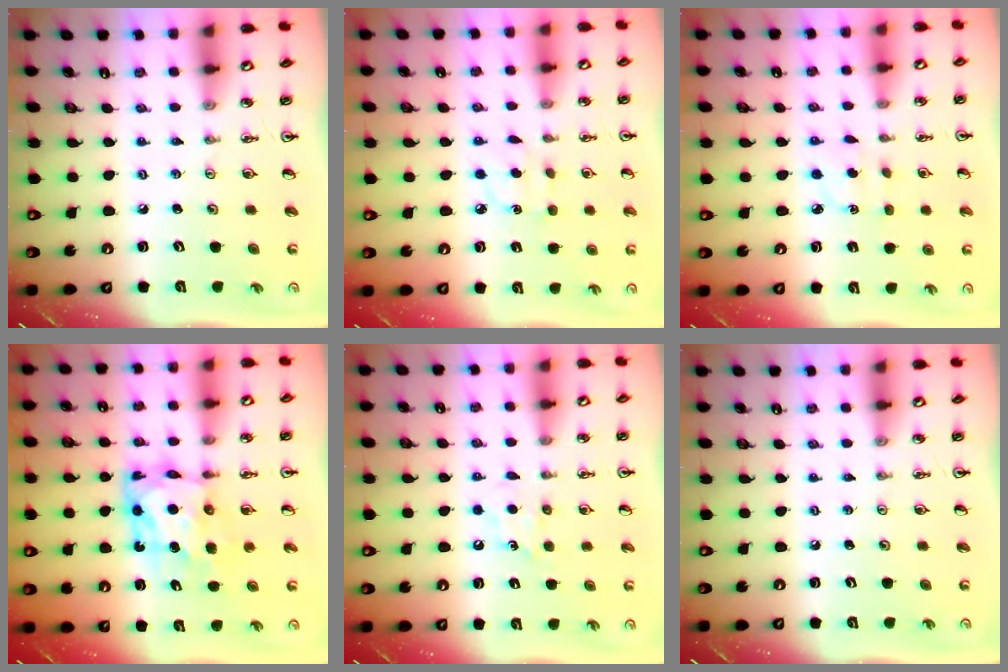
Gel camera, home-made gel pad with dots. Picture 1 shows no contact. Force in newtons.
{"total": 6.2, "press": 6.2, "slide": 0.7}
{"total": 3.0, "press": 2.8, "slide": 0.8}
{"total": 9.0, "press": 9.0, "slide": 0.7}
{"total": 5.9, "press": 5.9, "slide": 0.6}
{"total": 0.0}